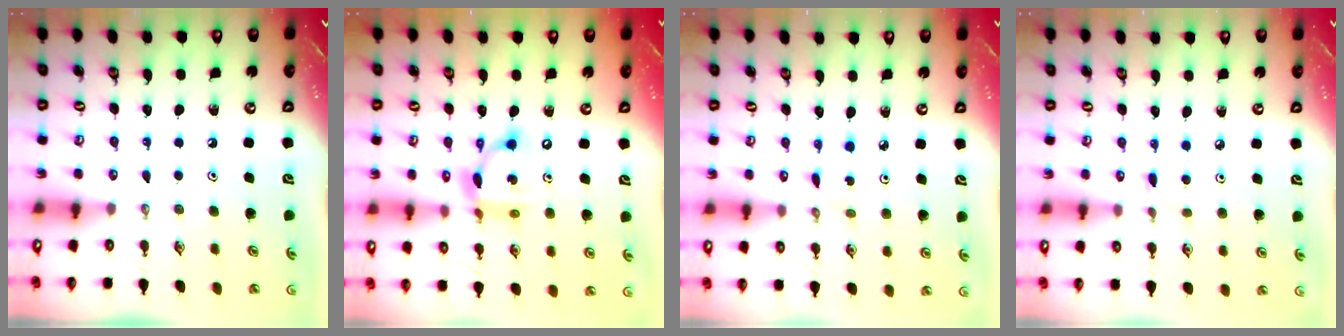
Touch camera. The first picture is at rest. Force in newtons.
{"total": 12.9, "press": 12.9, "slide": 0.6}
{"total": 2.6, "press": 2.6, "slide": 0.3}
{"total": 2.8, "press": 2.7, "slide": 0.5}